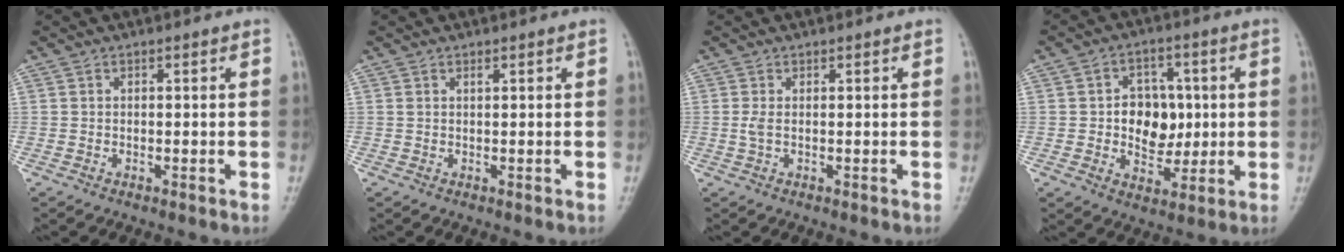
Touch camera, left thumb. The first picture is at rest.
{"total": 0.5, "force": [0.4, 0.1, 0.3], "torque": [-0.008, -0.001, 0.008]}
{"total": 1.2, "force": [0.2, 0.5, 1.1], "torque": [-0.031, 0.001, 0.007]}
{"total": 9.4, "force": [0.4, 7.1, 6.0], "torque": [-0.040, 0.002, 0.009]}